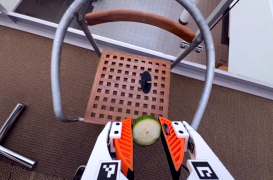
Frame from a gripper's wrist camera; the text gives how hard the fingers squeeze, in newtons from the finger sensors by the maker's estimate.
{"total": 8.8, "left": 9.3, "right": 8.4}